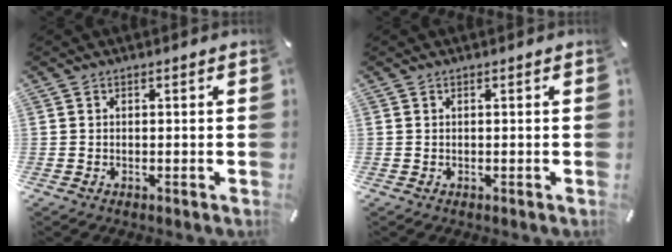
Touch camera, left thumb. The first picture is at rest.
{"total": 0.0}